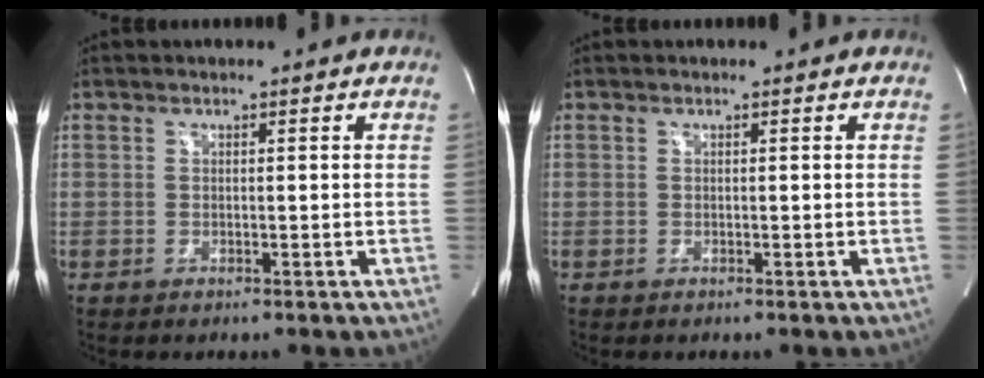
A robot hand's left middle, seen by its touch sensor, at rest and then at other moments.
{"total": 0.0}